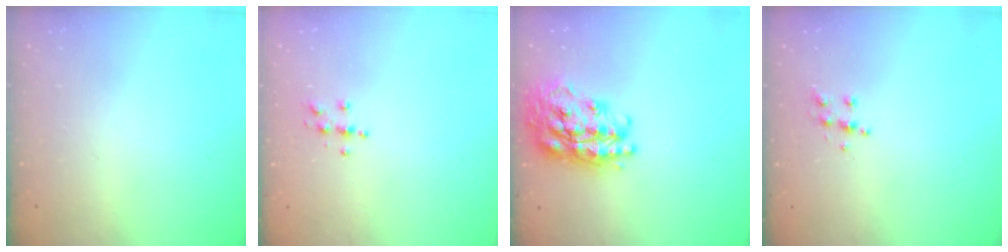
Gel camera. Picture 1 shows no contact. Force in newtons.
{"total": 3.9, "press": 3.9, "slide": 0.4}
{"total": 25.6, "press": 25.5, "slide": 2.2}
{"total": 5.1, "press": 5.1, "slide": 0.5}